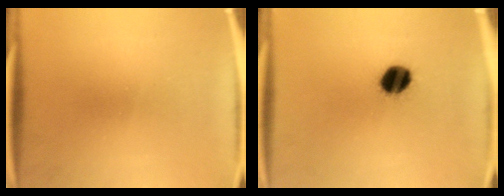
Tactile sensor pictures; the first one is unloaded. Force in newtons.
{"total": 8.2}